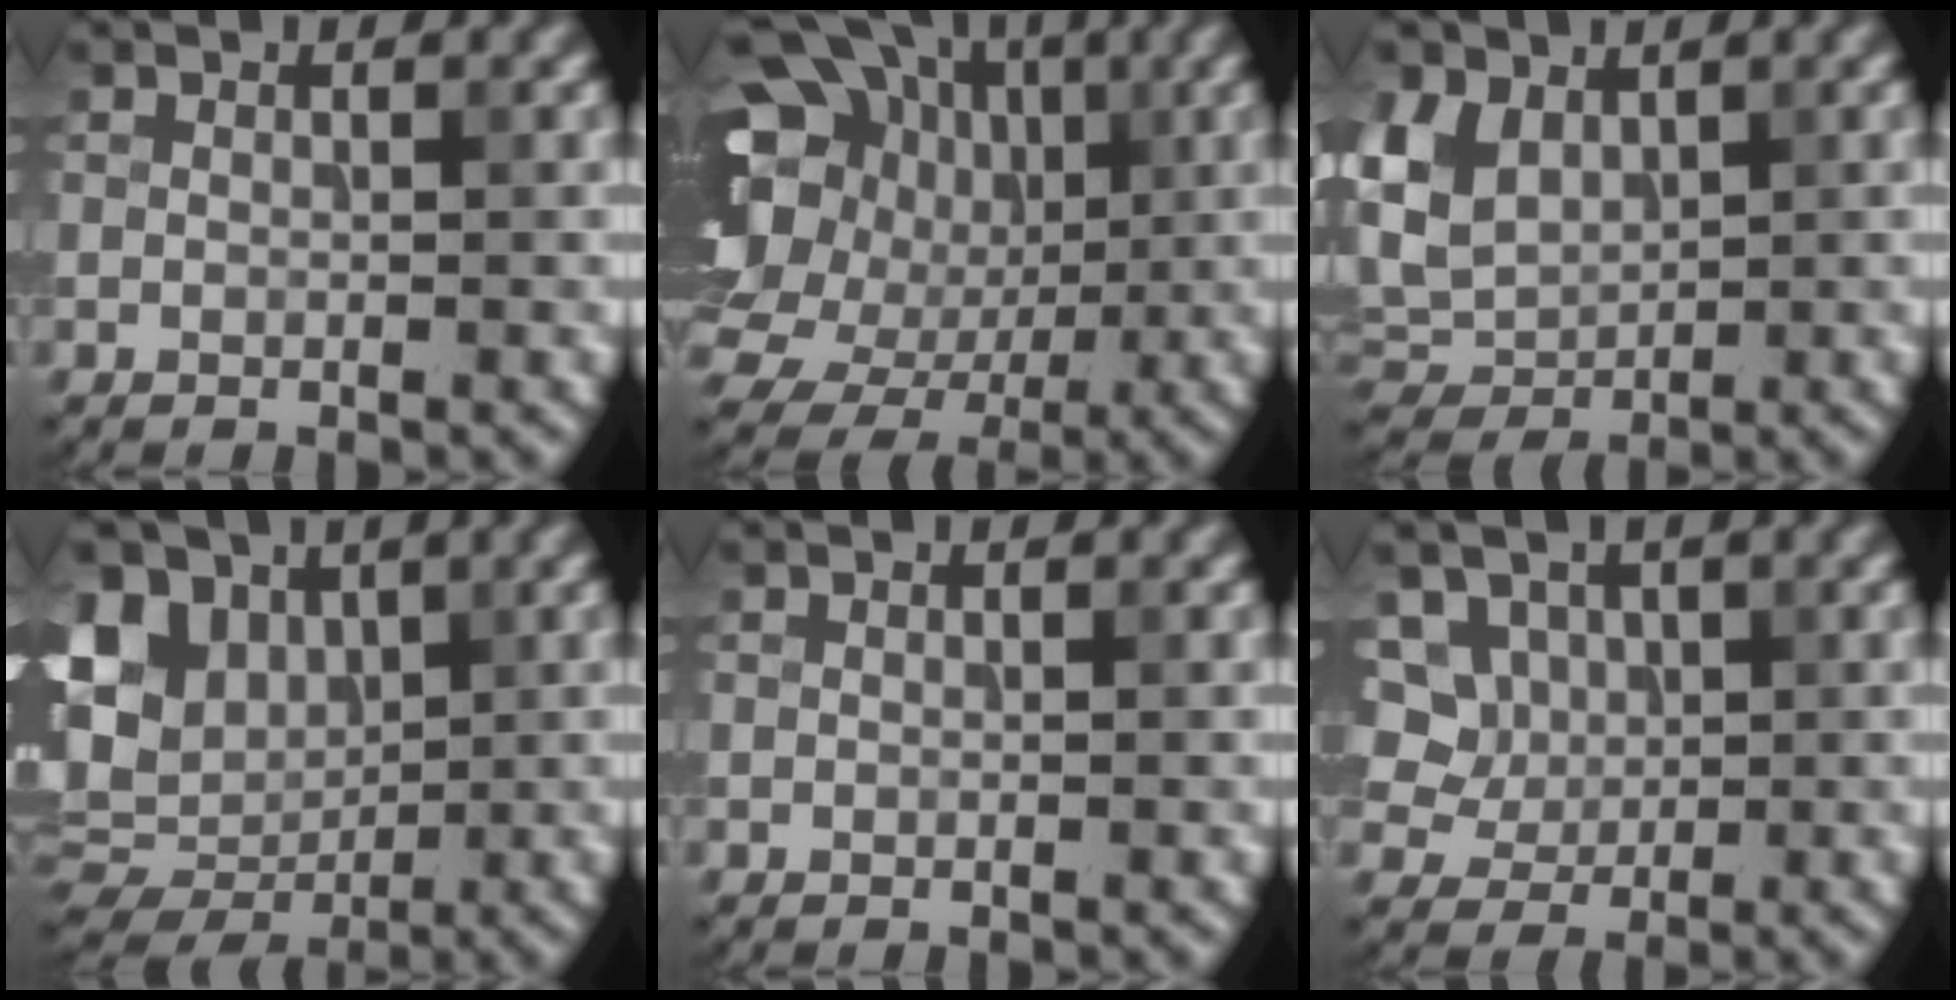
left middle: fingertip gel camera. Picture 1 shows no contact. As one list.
[{"total": 18.4, "force": [3.3, 16.1, 8.4], "torque": [-0.193, 0.035, 0.035]}, {"total": 4.7, "force": [1.6, 3.6, 2.7], "torque": [-0.058, -0.002, 0.031]}, {"total": 11.3, "force": [3.2, 8.3, 6.9], "torque": [-0.132, 0.023, 0.061]}, {"total": 0.0}, {"total": 6.6, "force": [2.6, 5.2, 3.1], "torque": [-0.045, 0.014, 0.034]}]